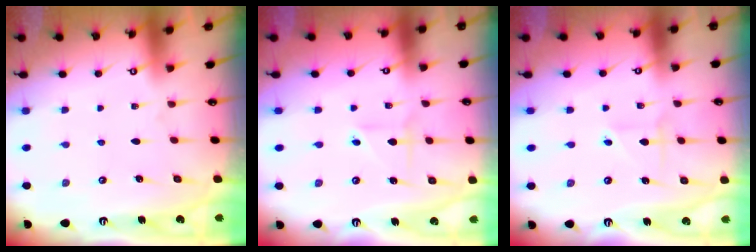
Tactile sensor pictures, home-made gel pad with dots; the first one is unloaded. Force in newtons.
{"total": 2.2, "press": 2.1, "slide": 0.6}
{"total": 2.2, "press": 2.1, "slide": 0.8}